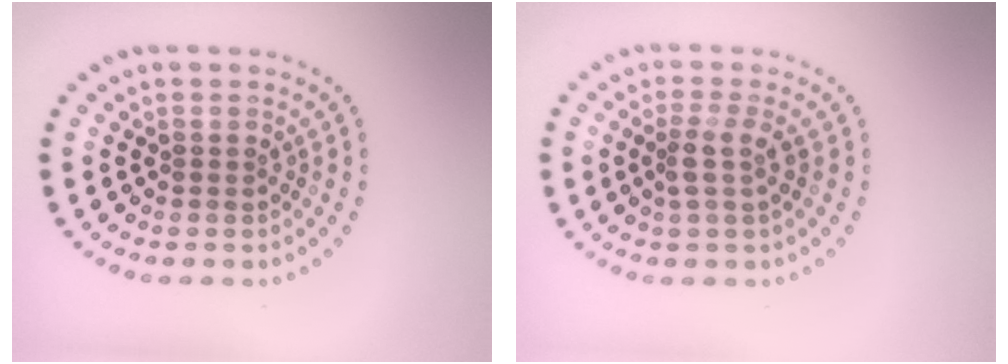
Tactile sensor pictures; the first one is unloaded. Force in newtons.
{"total": 2.0, "press": 1.5, "slide": 1.4}